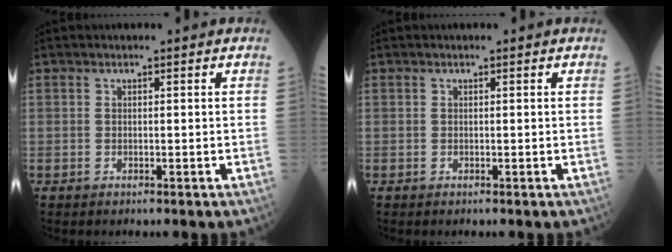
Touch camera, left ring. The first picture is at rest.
{"total": 0.0}